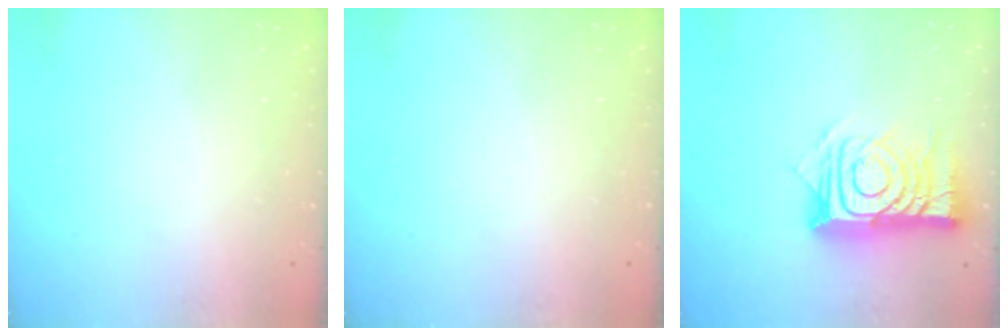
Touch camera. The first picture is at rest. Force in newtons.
{"total": 0.0}
{"total": 15.5, "press": 15.4, "slide": 1.2}